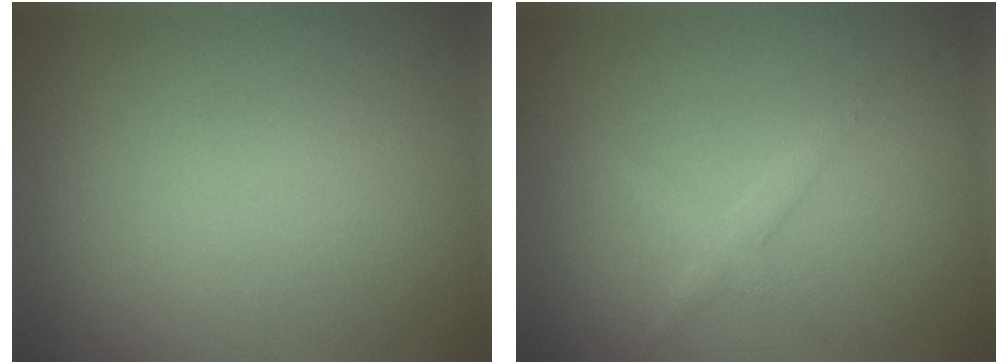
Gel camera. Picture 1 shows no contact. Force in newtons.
{"total": 1.4, "press": 1.4, "slide": 0.0}